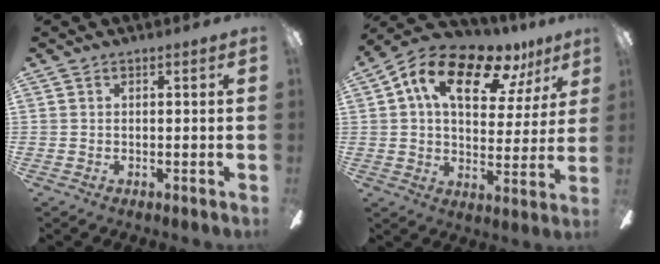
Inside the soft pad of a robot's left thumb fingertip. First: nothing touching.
{"total": 16.3, "force": [9.4, 8.3, 10.4], "torque": [-0.184, -0.038, 0.163]}